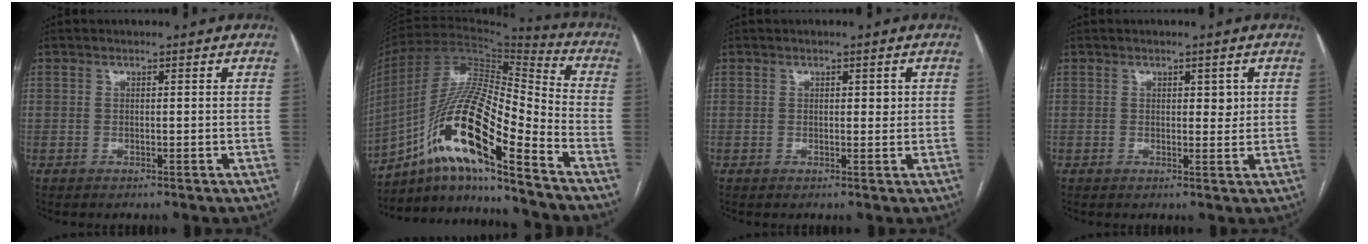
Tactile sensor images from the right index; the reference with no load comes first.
{"total": 18.7, "force": [-10.5, 2.0, 15.4], "torque": [-0.308, 0.002, -0.188]}
{"total": 1.3, "force": [0.4, 0.6, 1.1], "torque": [-0.013, 0.000, 0.005]}
{"total": 2.0, "force": [0.7, 1.0, 1.6], "torque": [-0.018, -0.003, 0.008]}